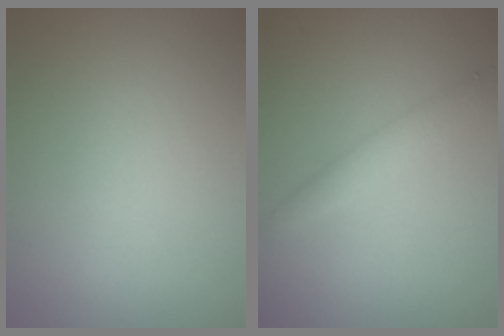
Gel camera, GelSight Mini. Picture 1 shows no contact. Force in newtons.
{"total": 2.5, "press": 2.5, "slide": 0.1}